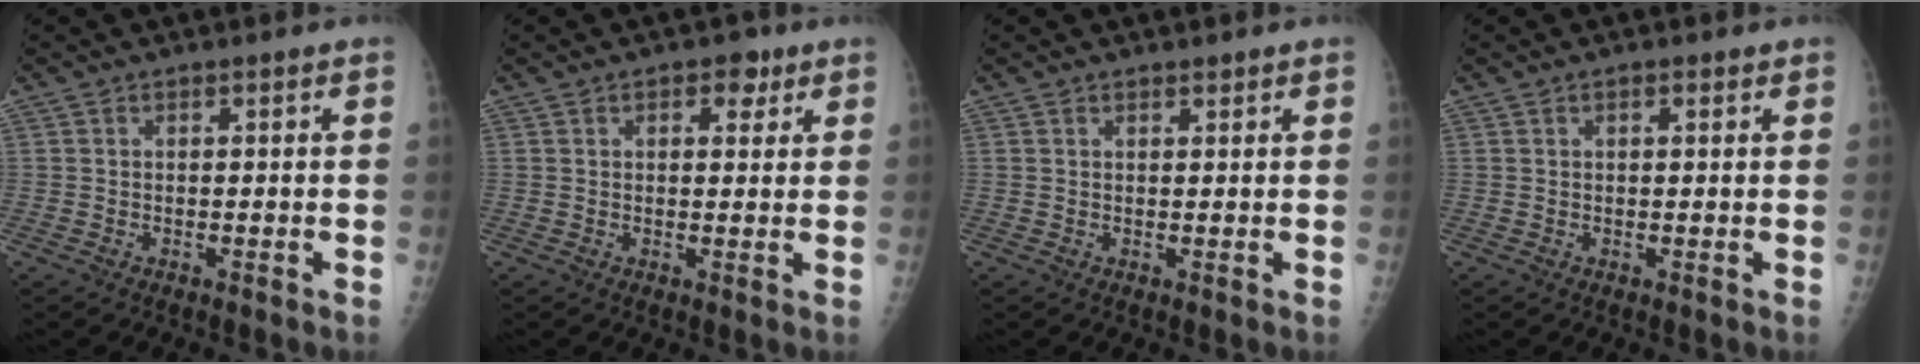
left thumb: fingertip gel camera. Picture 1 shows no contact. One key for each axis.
{"total": 3.8, "fx": 1.9, "fy": 2.2, "fz": 2.3, "tx": -0.011, "ty": -0.005, "tz": 0.022}
{"total": 0.8, "fx": 0.7, "fy": 0.3, "fz": 0.3, "tx": -0.004, "ty": -0.005, "tz": 0.011}
{"total": 1.1, "fx": 0.6, "fy": 0.5, "fz": 0.8, "tx": -0.011, "ty": 0.000, "tz": 0.007}